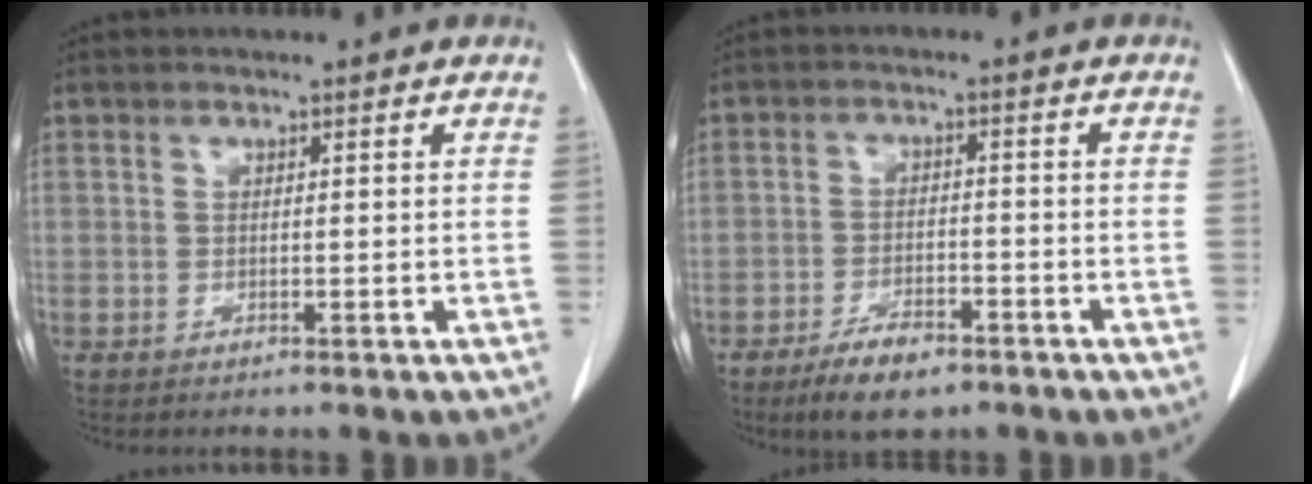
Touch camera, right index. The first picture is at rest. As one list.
[{"total": 6.3, "force": [-4.5, 2.1, 4.0], "torque": [-0.074, -0.005, -0.073]}]